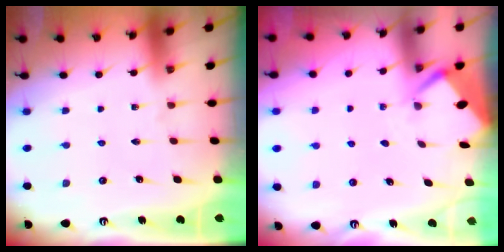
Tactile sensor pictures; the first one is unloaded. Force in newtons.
{"total": 2.5, "press": 2.5, "slide": 0.4}